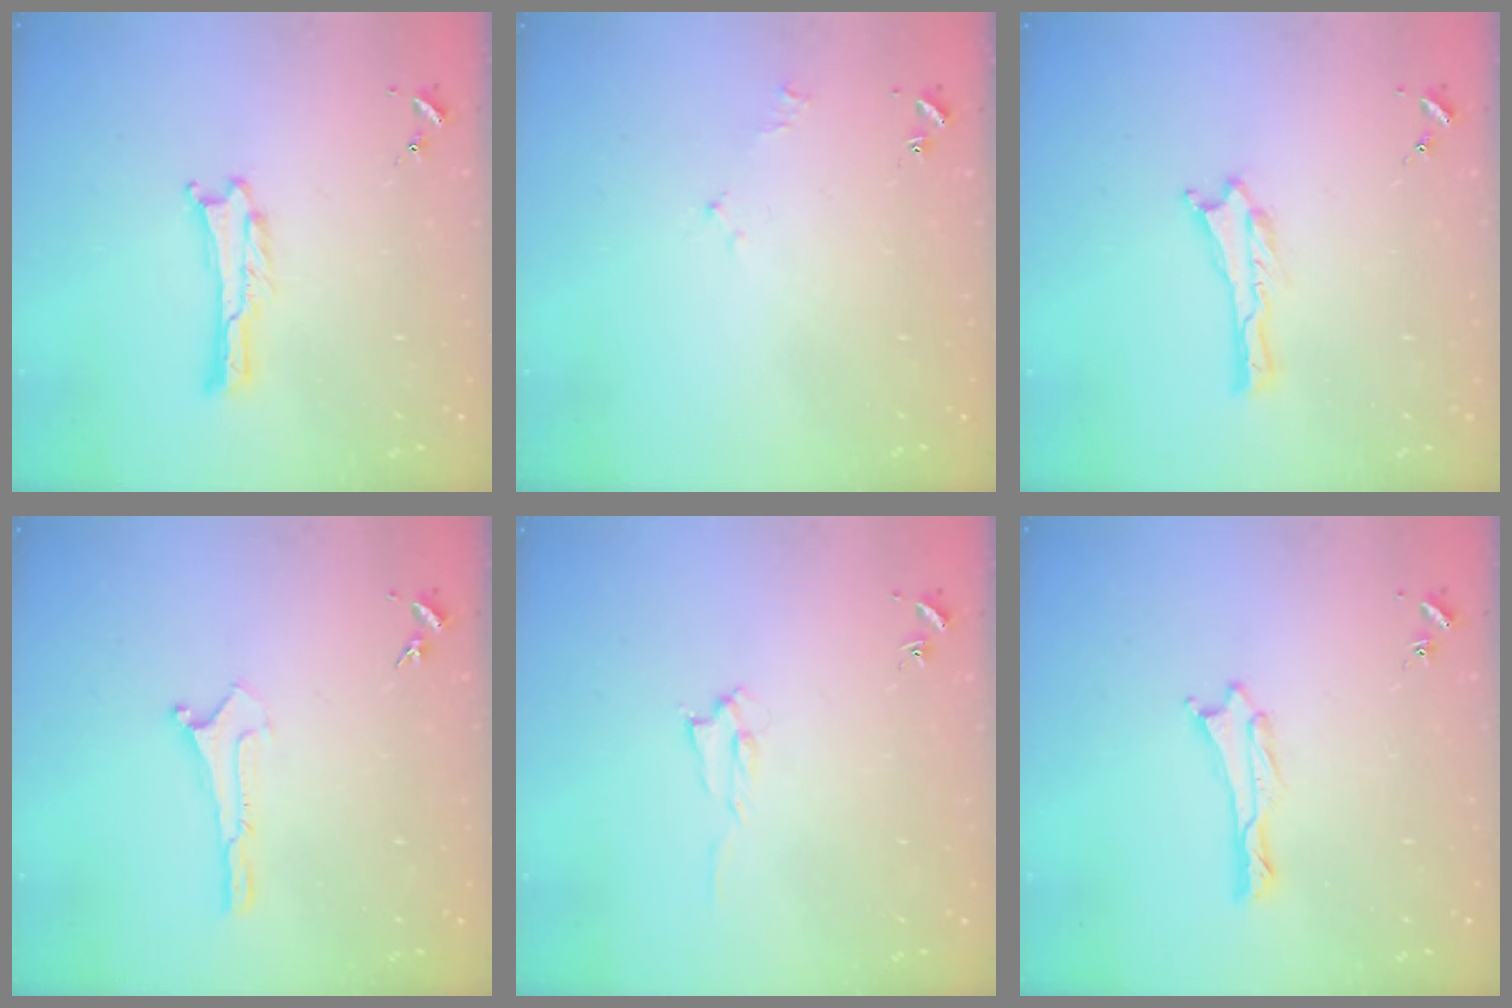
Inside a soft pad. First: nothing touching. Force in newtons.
{"total": 1.6, "press": 1.5, "slide": 0.3}
{"total": 0.0}
{"total": 0.0}
{"total": 1.4, "press": 1.4, "slide": 0.2}
{"total": 0.0}